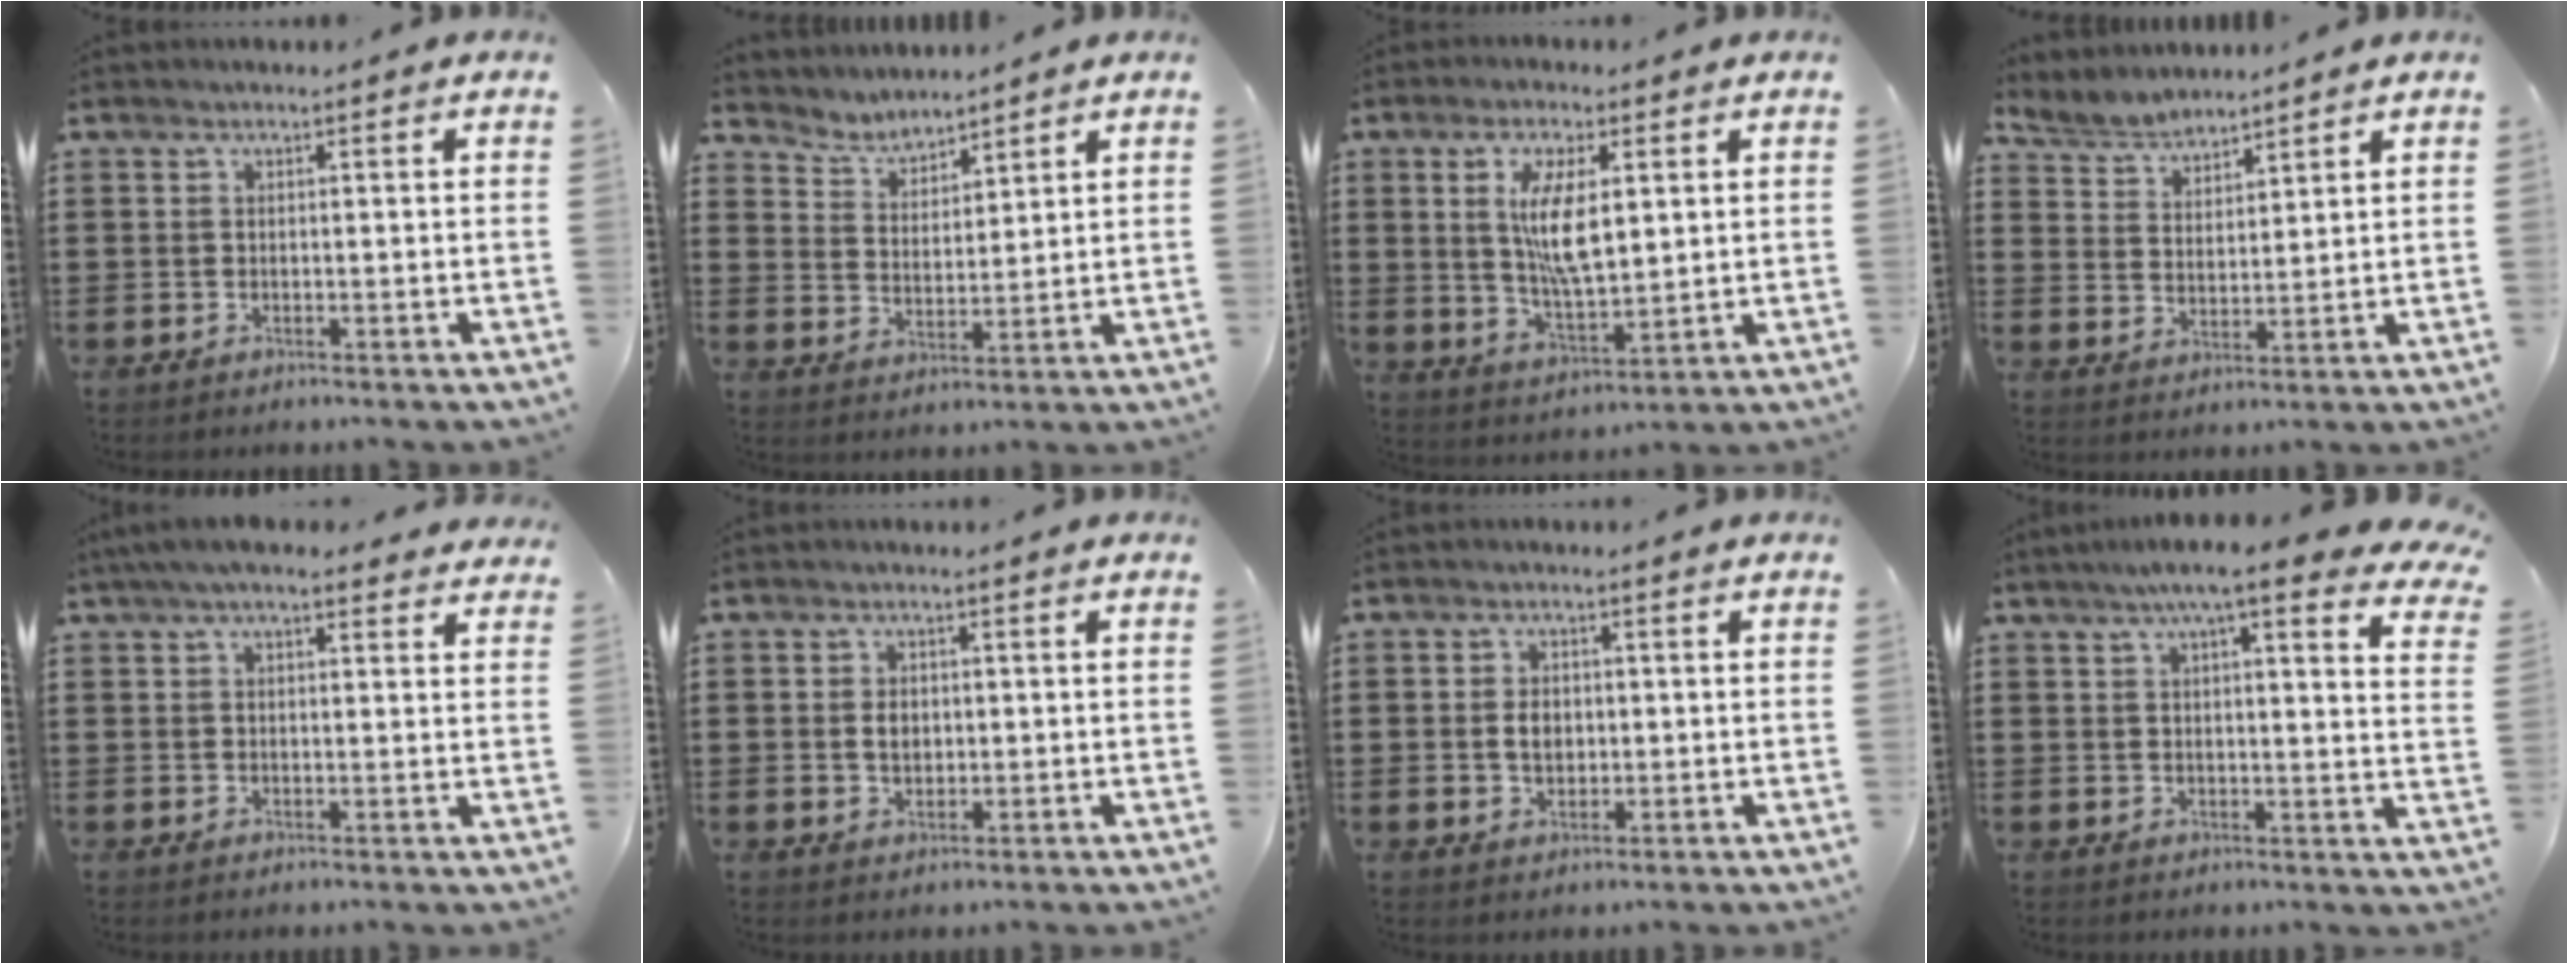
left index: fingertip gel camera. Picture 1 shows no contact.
{"total": 3.7, "force": [3.6, 1.0, -0.4], "torque": [-0.012, -0.012, 0.065]}
{"total": 8.7, "force": [2.5, 3.2, 7.7], "torque": [-0.147, 0.005, 0.042]}
{"total": 4.1, "force": [3.9, 1.0, 0.0], "torque": [-0.020, -0.012, 0.071]}
{"total": 4.9, "force": [3.9, 1.2, 2.7], "torque": [-0.063, 0.002, 0.072]}
{"total": 2.4, "force": [0.2, 1.7, 1.7], "torque": [-0.037, 0.007, 0.004]}
{"total": 3.0, "force": [0.2, 2.1, 2.2], "torque": [-0.046, 0.008, 0.002]}
{"total": 8.0, "force": [6.4, 0.5, 4.8], "torque": [-0.097, -0.017, 0.108]}